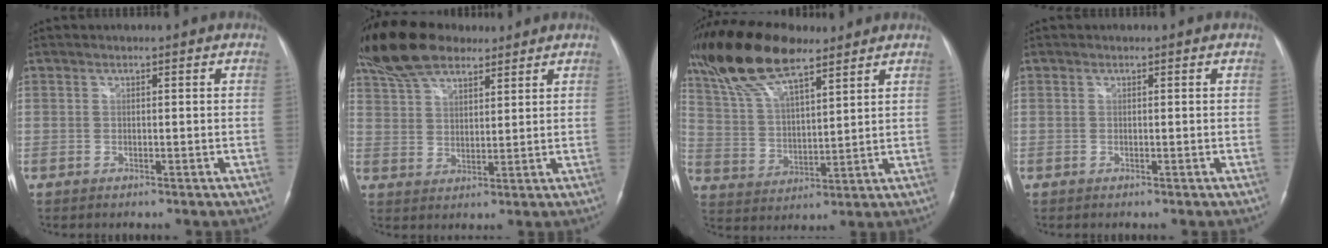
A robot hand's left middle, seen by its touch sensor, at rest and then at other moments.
{"total": 12.2, "force": [9.7, 4.6, 5.8], "torque": [-0.124, 0.032, 0.183]}
{"total": 15.3, "force": [11.4, 4.2, 9.2], "torque": [-0.191, 0.023, 0.221]}
{"total": 0.0}